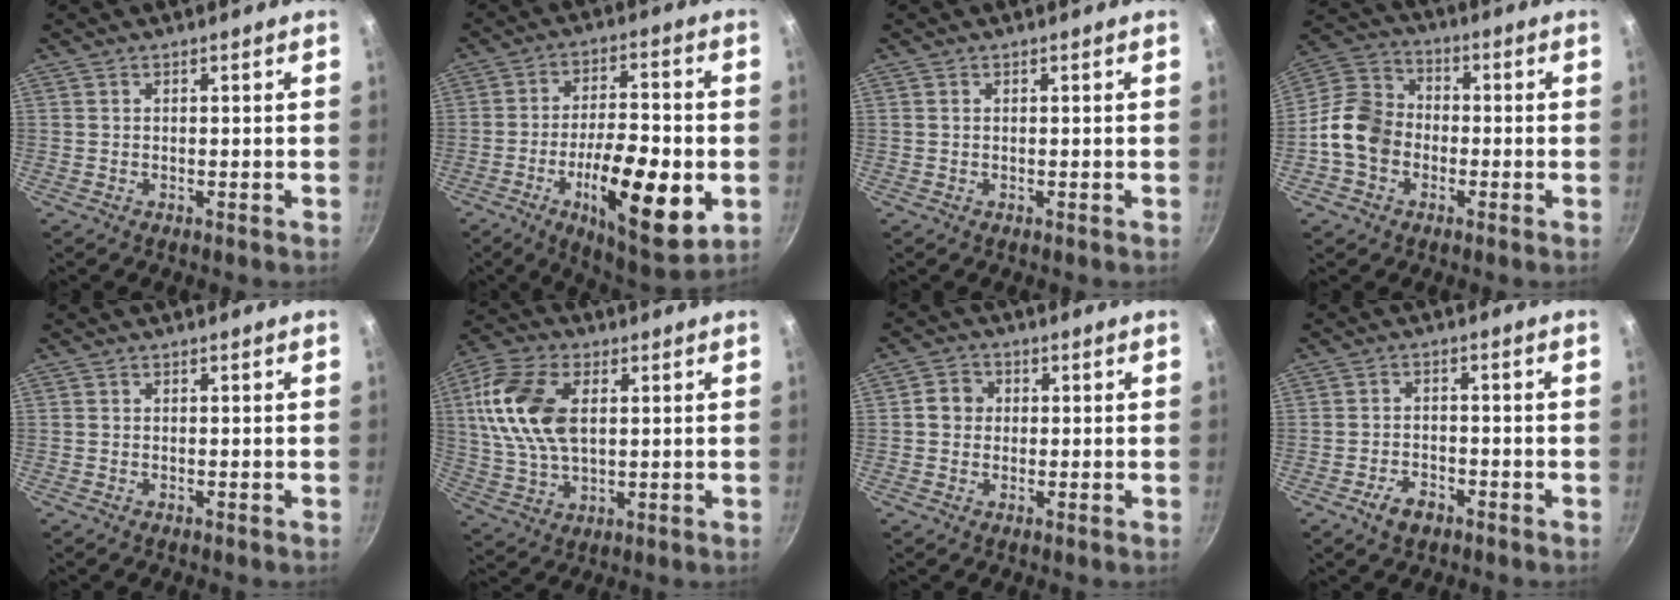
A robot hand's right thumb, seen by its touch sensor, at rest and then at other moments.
{"total": 19.2, "force": [-5.5, 6.8, 17.1], "torque": [-0.253, 0.010, -0.085]}
{"total": 0.0}
{"total": 11.2, "force": [-2.7, 9.0, 6.2], "torque": [-0.089, 0.030, -0.072]}
{"total": 0.0}
{"total": 16.1, "force": [3.4, 9.6, 12.4], "torque": [-0.234, 0.001, 0.062]}
{"total": 4.1, "force": [0.3, 3.7, 1.6], "torque": [-0.006, 0.007, -0.005]}
{"total": 4.5, "force": [-2.7, 2.6, 2.4], "torque": [-0.033, 0.019, -0.046]}